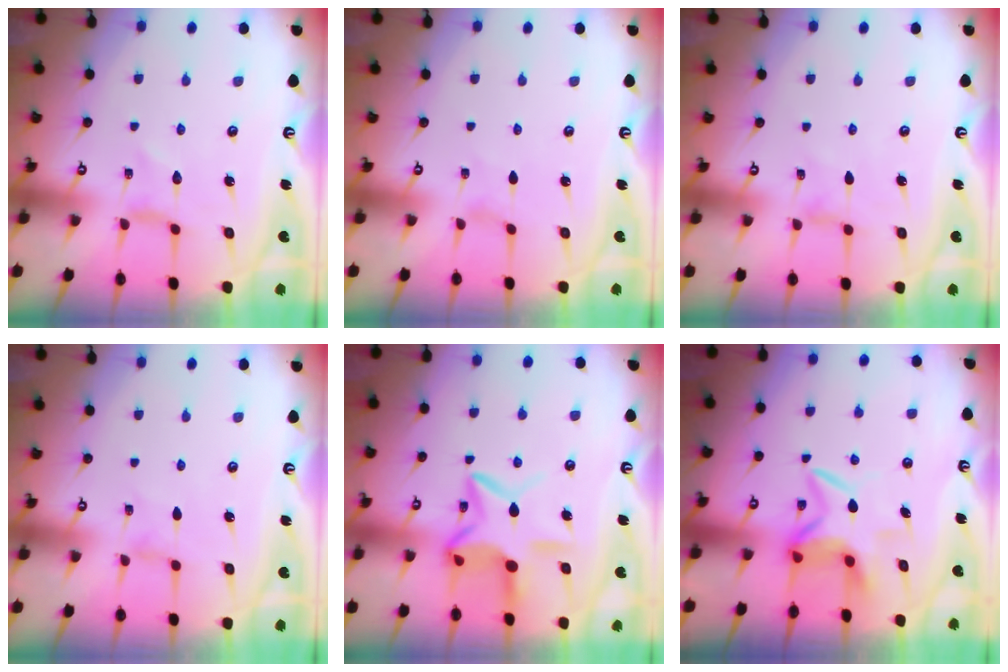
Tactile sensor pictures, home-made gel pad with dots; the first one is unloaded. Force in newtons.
{"total": 0.0}
{"total": 0.8, "press": 0.8, "slide": 0.2}
{"total": 0.0}
{"total": 12.6, "press": 12.5, "slide": 1.3}
{"total": 7.3, "press": 7.2, "slide": 0.5}